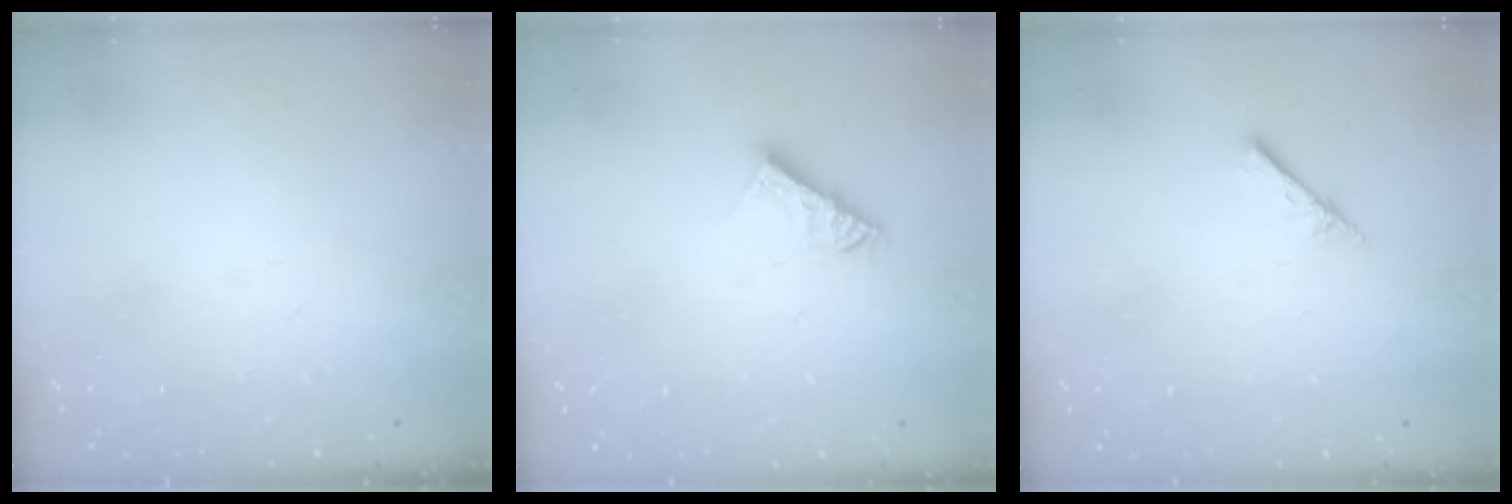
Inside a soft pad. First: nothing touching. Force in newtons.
{"total": 5.7, "press": 5.7, "slide": 0.4}
{"total": 2.6, "press": 2.6, "slide": 0.3}